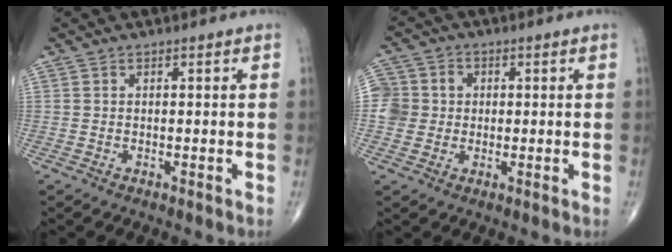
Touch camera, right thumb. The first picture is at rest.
{"total": 6.8, "force": [0.2, 6.6, 1.5], "torque": [-0.007, 0.014, 0.000]}